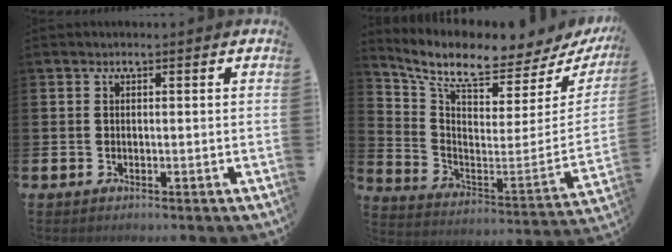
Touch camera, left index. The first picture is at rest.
{"total": 7.5, "force": [6.6, 1.6, 3.1], "torque": [-0.087, -0.071, 0.105]}